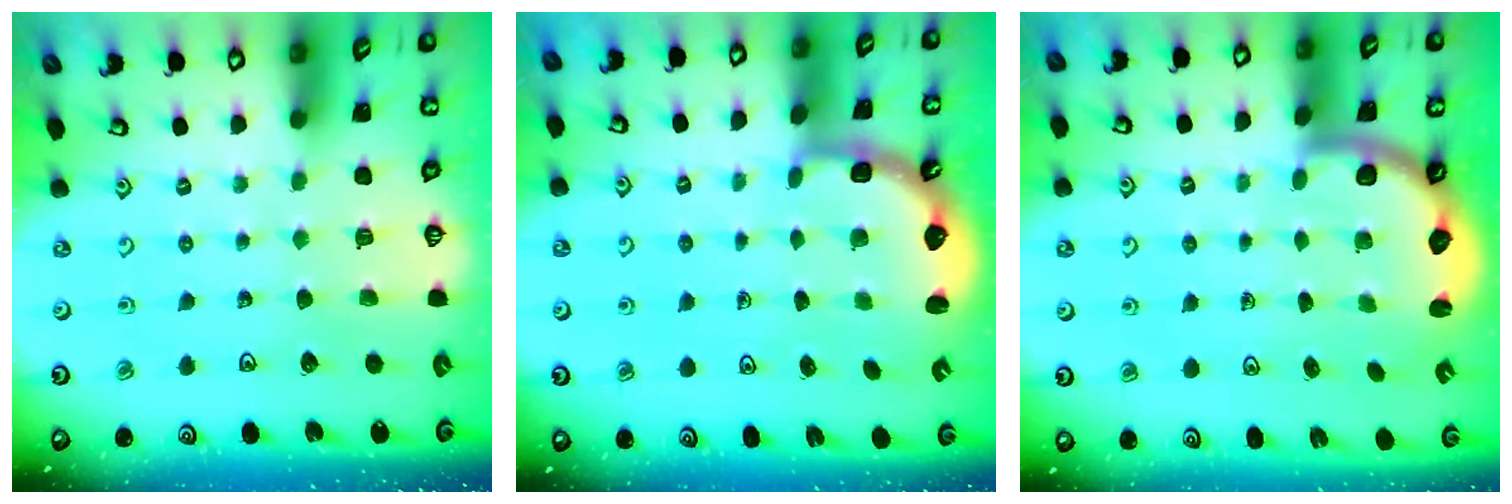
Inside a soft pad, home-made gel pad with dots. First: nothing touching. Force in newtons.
{"total": 2.6, "press": 2.3, "slide": 1.3}
{"total": 2.8, "press": 2.5, "slide": 1.3}